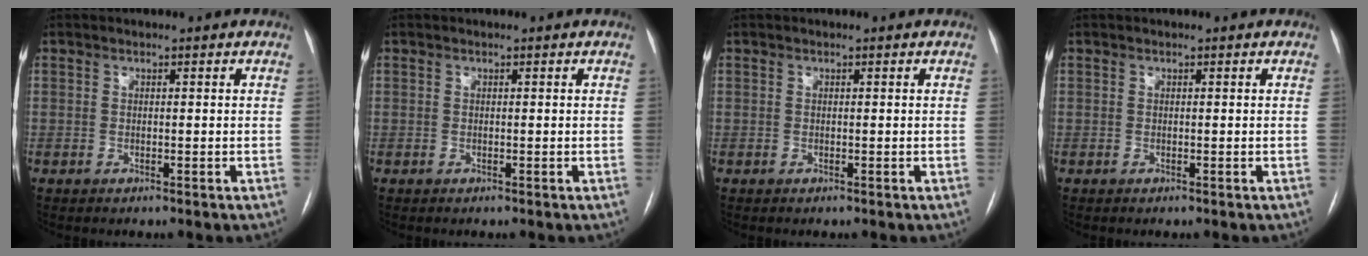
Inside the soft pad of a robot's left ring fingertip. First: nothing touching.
{"total": 0.0}
{"total": 0.0}
{"total": 0.0}